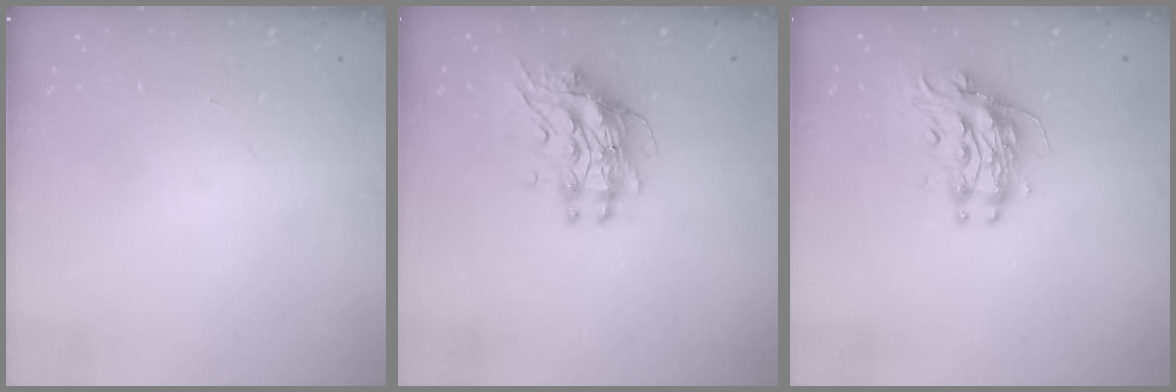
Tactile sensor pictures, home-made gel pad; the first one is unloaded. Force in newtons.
{"total": 11.4, "press": 11.3, "slide": 1.0}
{"total": 10.3, "press": 10.3, "slide": 1.0}